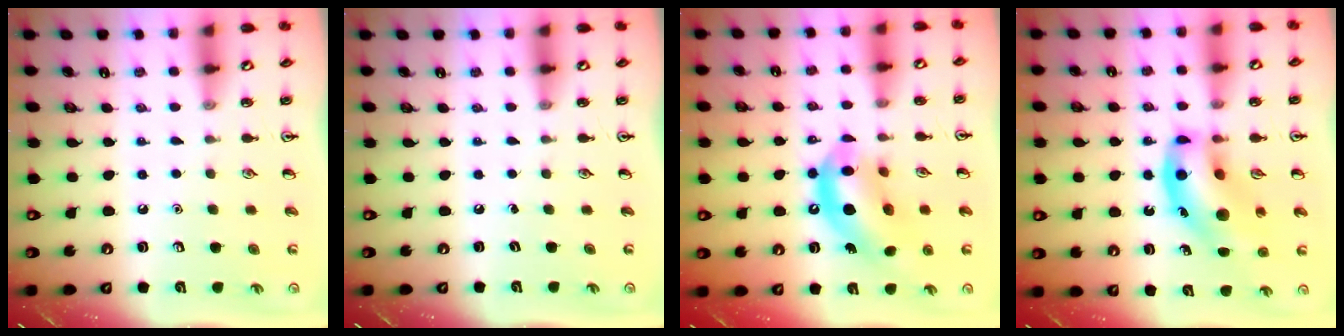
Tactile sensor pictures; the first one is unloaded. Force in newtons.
{"total": 0.0}
{"total": 13.9, "press": 13.3, "slide": 4.0}
{"total": 16.7, "press": 16.2, "slide": 4.3}